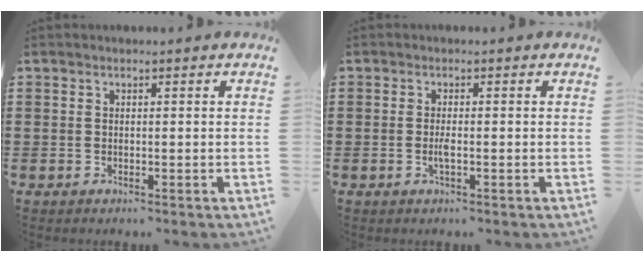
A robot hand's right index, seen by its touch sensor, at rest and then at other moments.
{"total": 1.7, "force": [-0.5, 0.2, 1.6], "torque": [-0.039, -0.004, -0.012]}